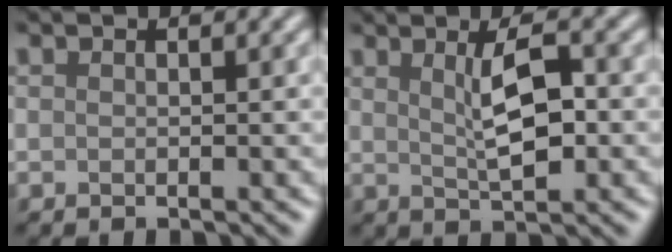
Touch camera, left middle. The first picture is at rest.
{"total": 3.9, "force": [0.8, 0.9, 3.7], "torque": [-0.065, 0.003, 0.014]}